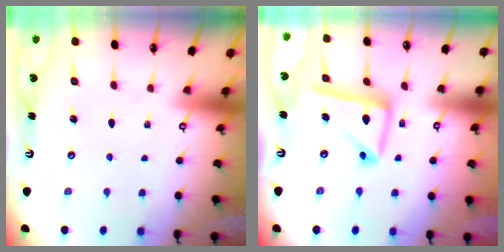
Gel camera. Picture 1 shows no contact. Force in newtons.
{"total": 14.5, "press": 14.4, "slide": 1.4}